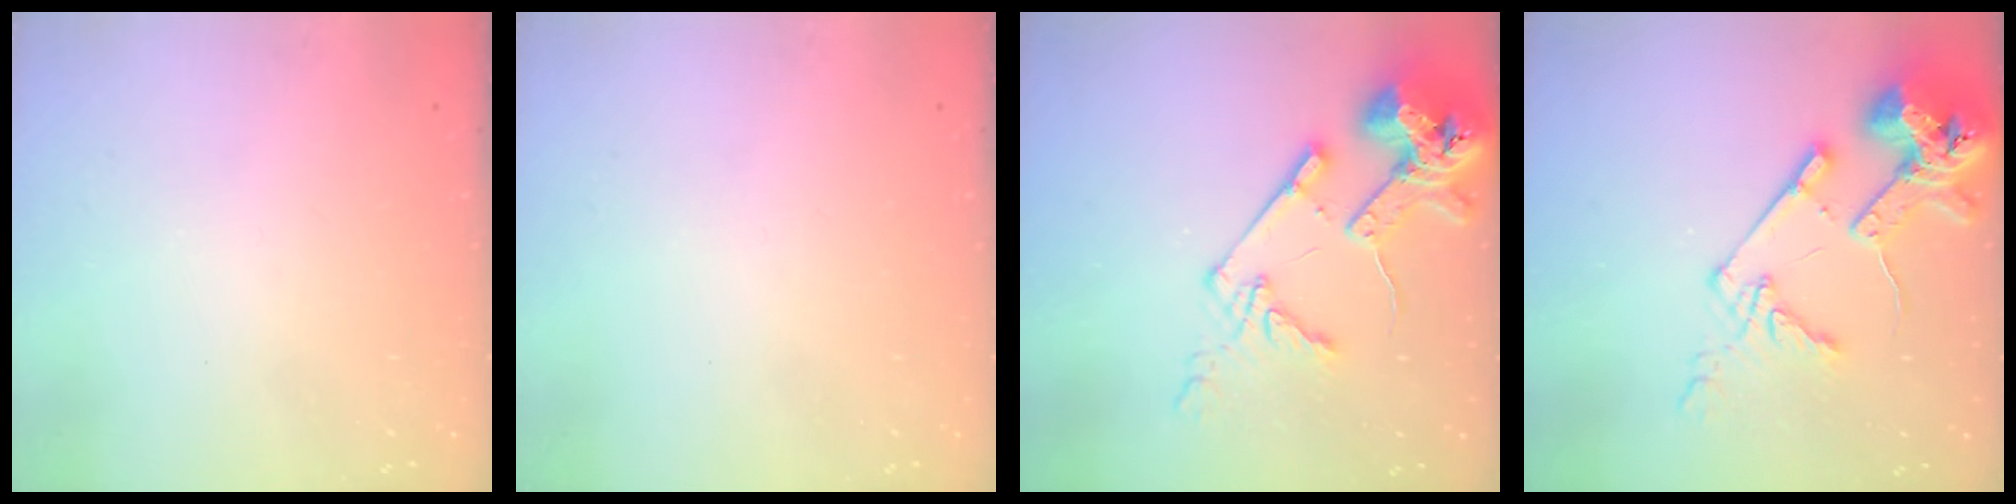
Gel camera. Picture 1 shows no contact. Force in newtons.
{"total": 0.0}
{"total": 15.9, "press": 15.8, "slide": 2.0}
{"total": 15.9, "press": 15.8, "slide": 2.0}